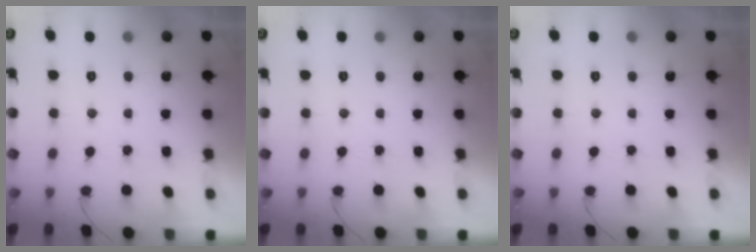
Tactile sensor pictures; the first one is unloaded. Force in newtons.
{"total": 0.0}
{"total": 0.0}